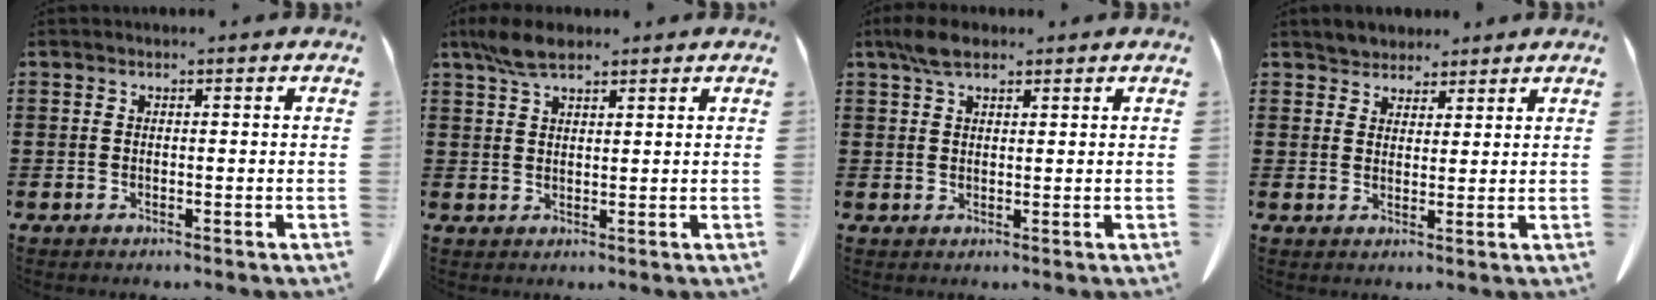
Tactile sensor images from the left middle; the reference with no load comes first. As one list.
[{"total": 5.0, "force": [3.4, 1.7, 3.2], "torque": [-0.072, 0.004, 0.065]}, {"total": 4.0, "force": [2.6, 1.8, 2.4], "torque": [-0.054, 0.007, 0.049]}, {"total": 3.2, "force": [2.9, 1.2, -0.3], "torque": [-0.006, 0.000, 0.057]}]